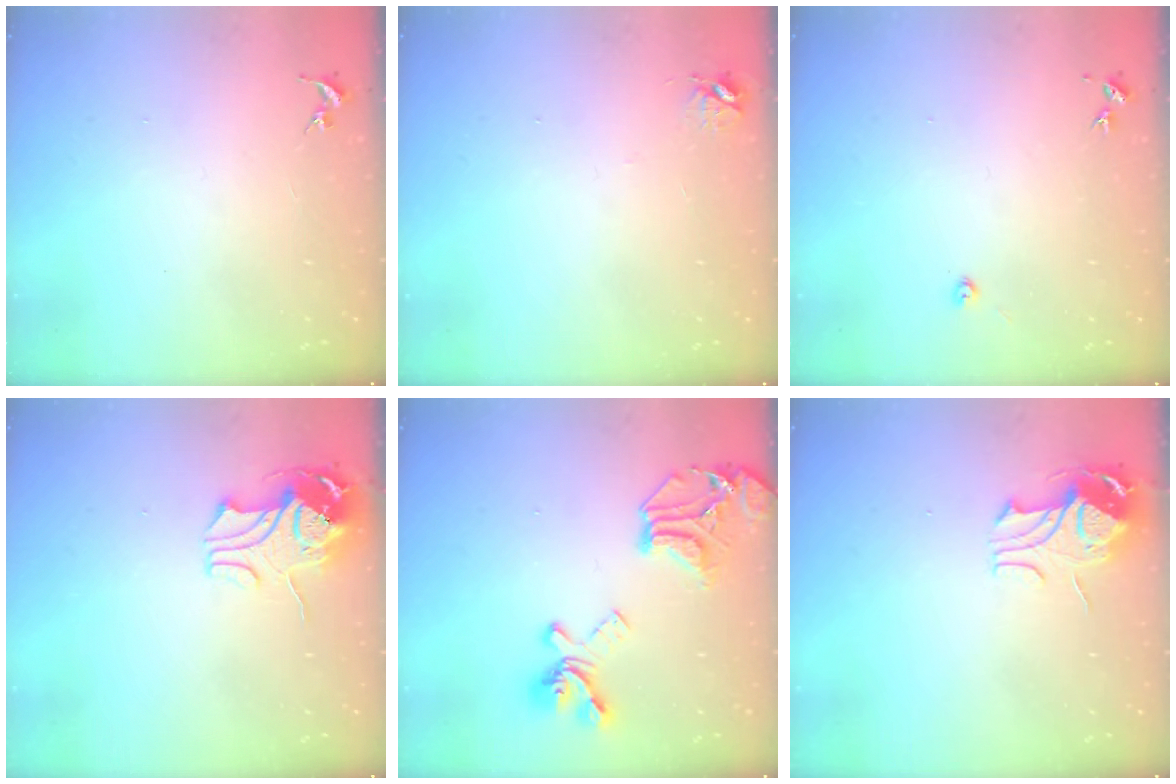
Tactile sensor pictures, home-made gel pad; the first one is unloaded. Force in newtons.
{"total": 4.7, "press": 4.7, "slide": 0.6}
{"total": 2.2, "press": 2.2, "slide": 0.3}
{"total": 10.9, "press": 10.9, "slide": 1.1}
{"total": 21.7, "press": 21.6, "slide": 2.0}
{"total": 9.6, "press": 9.6, "slide": 1.1}